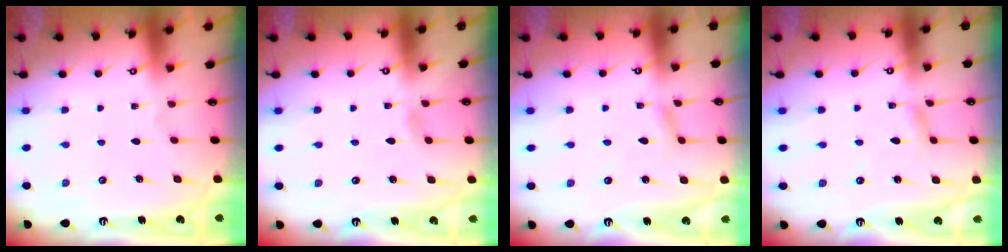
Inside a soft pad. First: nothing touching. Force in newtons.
{"total": 2.6, "press": 2.6, "slide": 0.3}
{"total": 2.5, "press": 2.4, "slide": 0.3}
{"total": 1.9, "press": 1.9, "slide": 0.2}